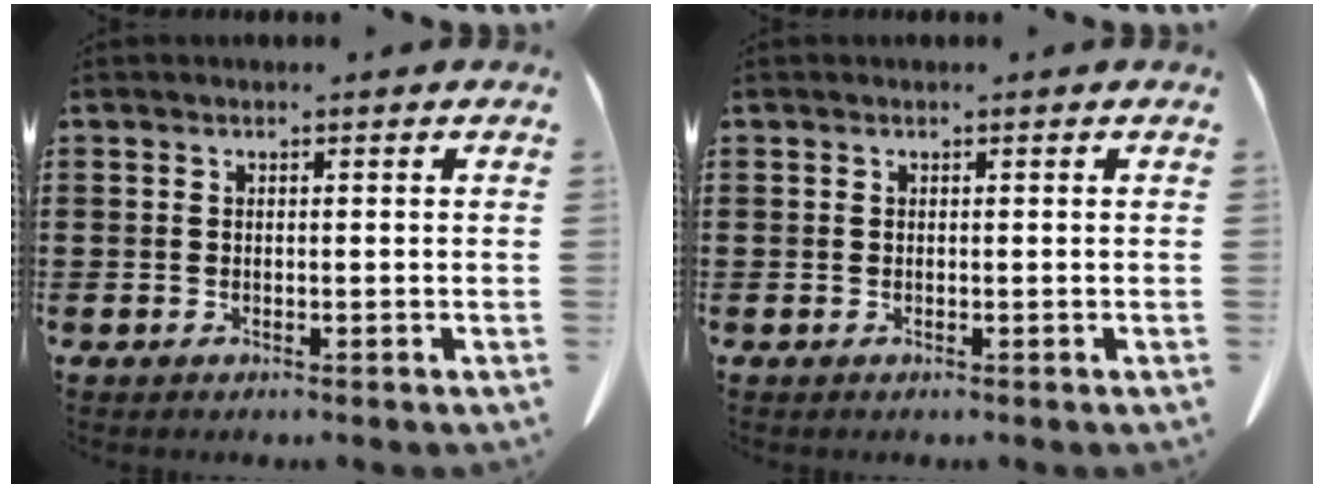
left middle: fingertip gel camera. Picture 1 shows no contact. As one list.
[{"total": 0.0}]